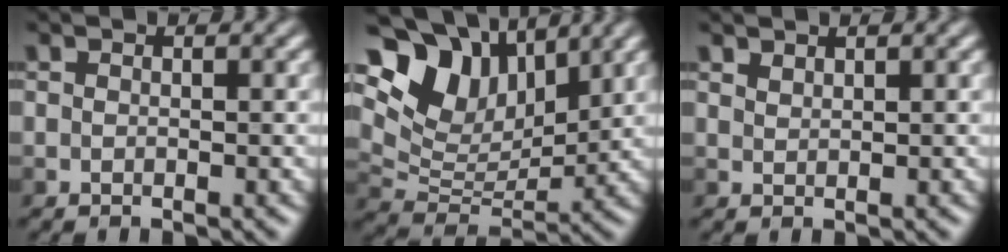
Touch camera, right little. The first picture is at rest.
{"total": 9.9, "force": [5.7, 5.7, 5.7], "torque": [-0.115, 0.011, 0.105]}
{"total": 0.9, "force": [0.9, 0.1, -0.1], "torque": [-0.001, 0.001, 0.020]}